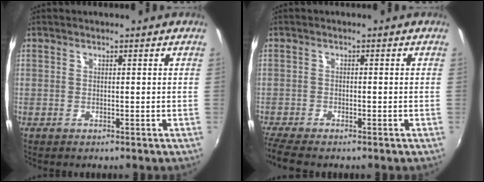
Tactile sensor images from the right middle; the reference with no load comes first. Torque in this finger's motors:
{"motor_torque": [0.32, -0.35, 0.07, 0.04]}